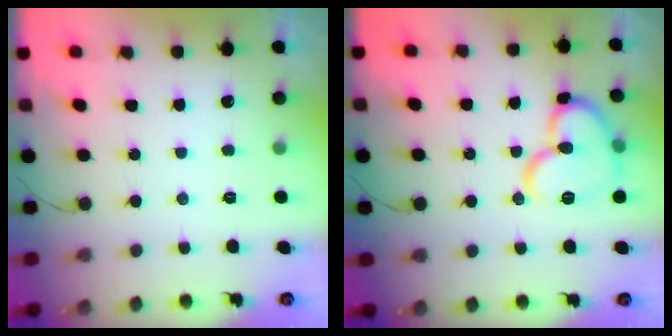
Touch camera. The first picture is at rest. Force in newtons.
{"total": 13.8, "press": 13.7, "slide": 1.5}